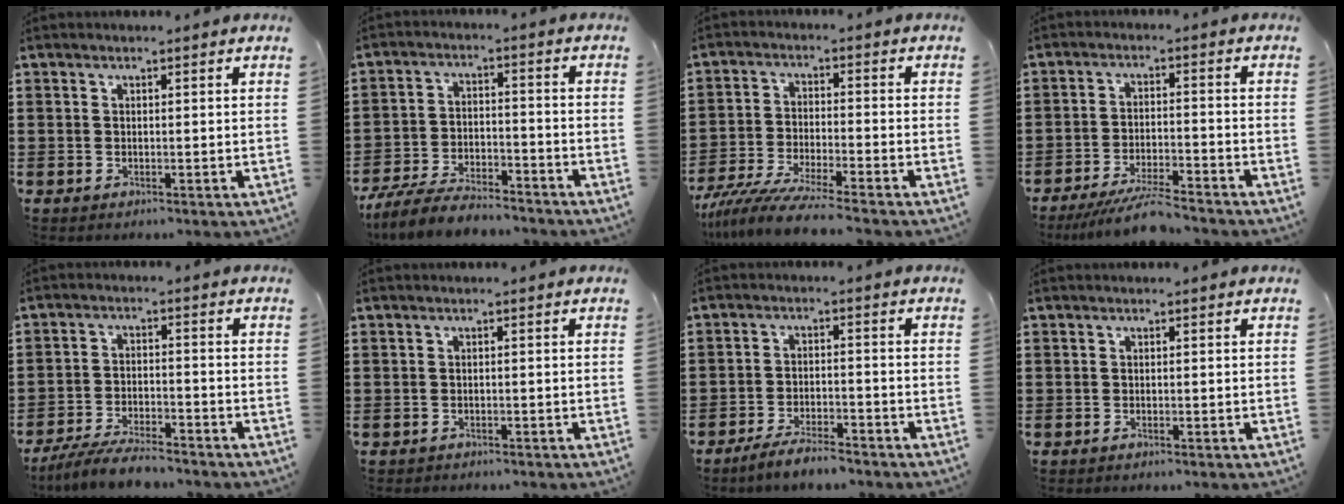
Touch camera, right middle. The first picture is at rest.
{"total": 6.7, "force": [-6.3, 1.1, 2.2], "torque": [-0.045, 0.008, -0.121]}
{"total": 7.1, "force": [-6.4, -0.5, 3.0], "torque": [-0.076, -0.019, -0.129]}
{"total": 6.0, "force": [-5.4, 0.2, 2.5], "torque": [-0.052, -0.011, -0.103]}
{"total": 5.8, "force": [-5.3, 0.7, 2.2], "torque": [-0.048, -0.004, -0.104]}
{"total": 0.6, "force": [-0.6, 0.1, 0.0], "torque": [-0.002, 0.000, -0.013]}
{"total": 4.1, "force": [-3.7, 0.4, 1.7], "torque": [-0.036, 0.000, -0.074]}
{"total": 0.0}